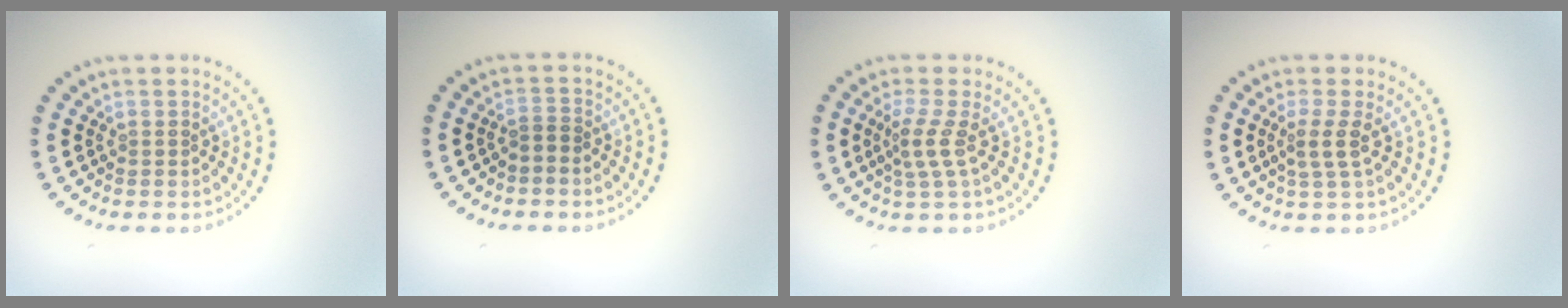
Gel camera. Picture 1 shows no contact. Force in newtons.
{"total": 0.9, "press": 0.6, "slide": 0.6}
{"total": 2.2, "press": 1.5, "slide": 1.7}
{"total": 2.0, "press": 1.5, "slide": 1.3}